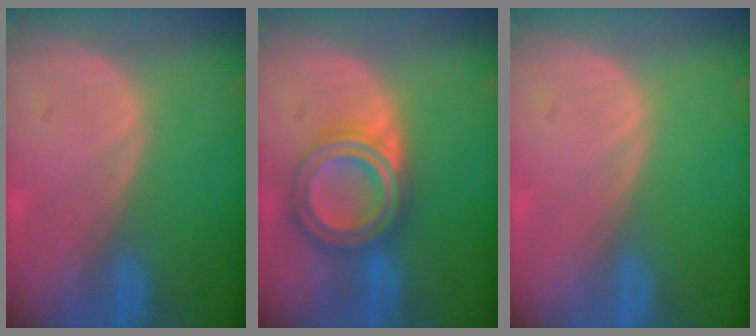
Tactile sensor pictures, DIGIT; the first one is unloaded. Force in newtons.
{"total": 7.2, "press": 7.2, "slide": 0.4}
{"total": 0.0}